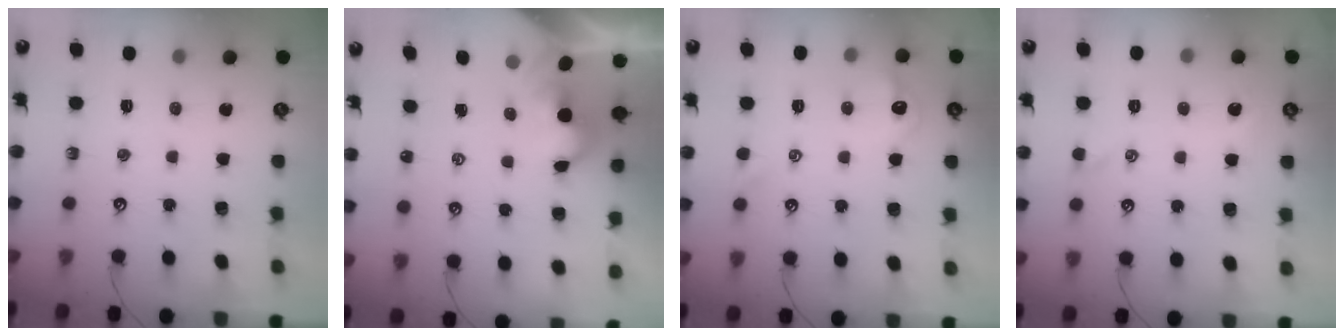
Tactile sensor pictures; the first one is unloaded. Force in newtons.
{"total": 2.4, "press": 2.3, "slide": 0.3}
{"total": 0.8, "press": 0.2, "slide": 0.7}
{"total": 0.9, "press": 0.7, "slide": 0.5}